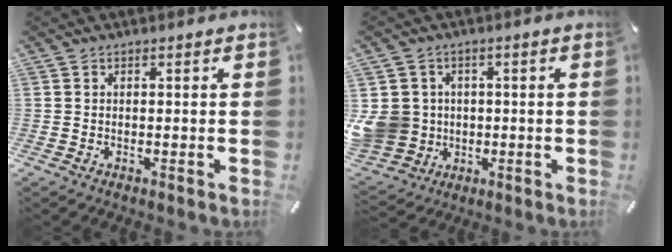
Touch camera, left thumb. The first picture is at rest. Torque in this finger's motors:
{"motor_torque": [2.05, 2.96, 0.97, -0.27, 0.44]}